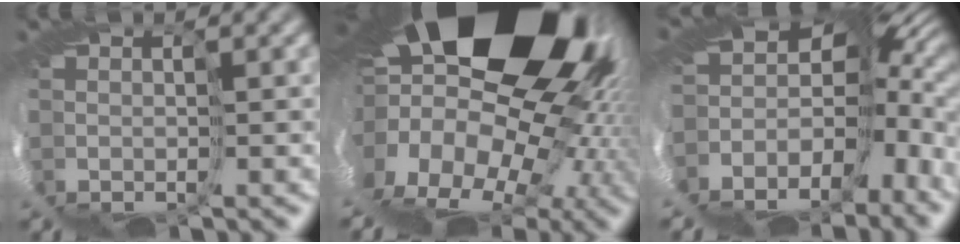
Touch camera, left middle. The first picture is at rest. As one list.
[{"total": 19.4, "force": [1.8, 14.1, 13.1], "torque": [-0.229, -0.030, -0.027]}, {"total": 10.5, "force": [-4.6, 5.1, 7.9], "torque": [-0.122, -0.018, -0.027]}]